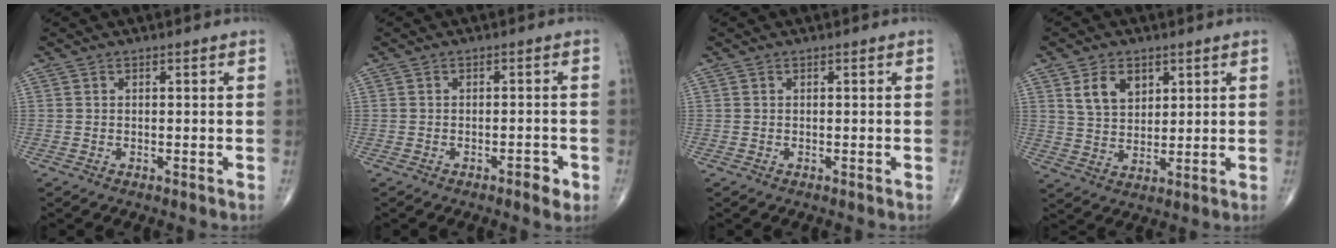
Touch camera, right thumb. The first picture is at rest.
{"total": 2.6, "force": [-1.4, 1.0, 2.0], "torque": [-0.024, 0.004, -0.021]}
{"total": 0.0}
{"total": 7.3, "force": [3.4, 4.9, 4.3], "torque": [-0.057, -0.020, 0.067]}